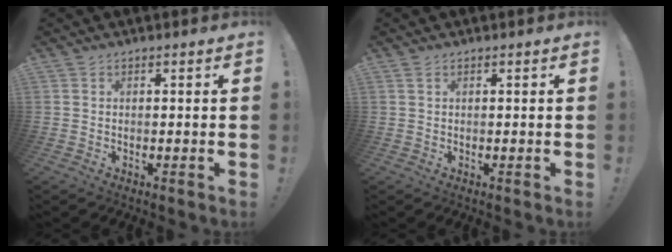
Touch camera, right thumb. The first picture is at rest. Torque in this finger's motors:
{"motor_torque": [0.02, 0.18, 0.19, -0.05, -0.01]}